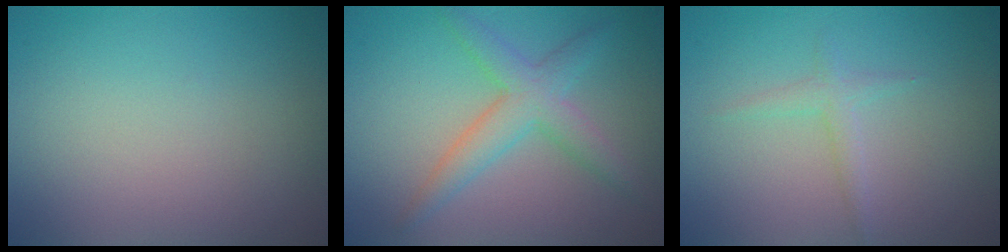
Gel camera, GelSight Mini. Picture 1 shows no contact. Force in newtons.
{"total": 3.6, "press": 3.6, "slide": 0.2}
{"total": 1.3, "press": 1.3, "slide": 0.1}